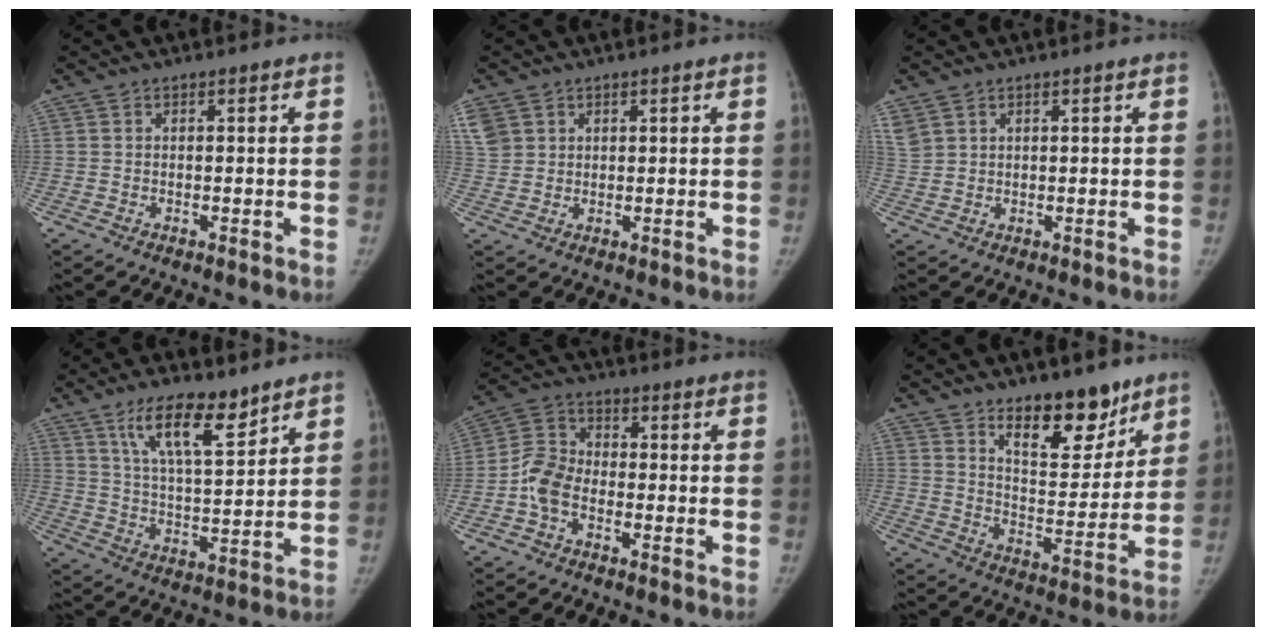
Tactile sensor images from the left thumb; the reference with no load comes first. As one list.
[{"total": 7.9, "force": [3.7, 6.2, 3.1], "torque": [-0.084, 0.007, 0.083]}, {"total": 4.2, "force": [2.8, 2.5, 1.7], "torque": [-0.045, 0.003, 0.070]}, {"total": 11.9, "force": [8.0, 3.7, 8.0], "torque": [-0.118, -0.050, 0.145]}, {"total": 6.6, "force": [-2.6, 4.3, 4.3], "torque": [-0.077, 0.020, -0.063]}, {"total": 14.0, "force": [9.9, 6.0, 7.8], "torque": [-0.069, -0.078, 0.163]}]